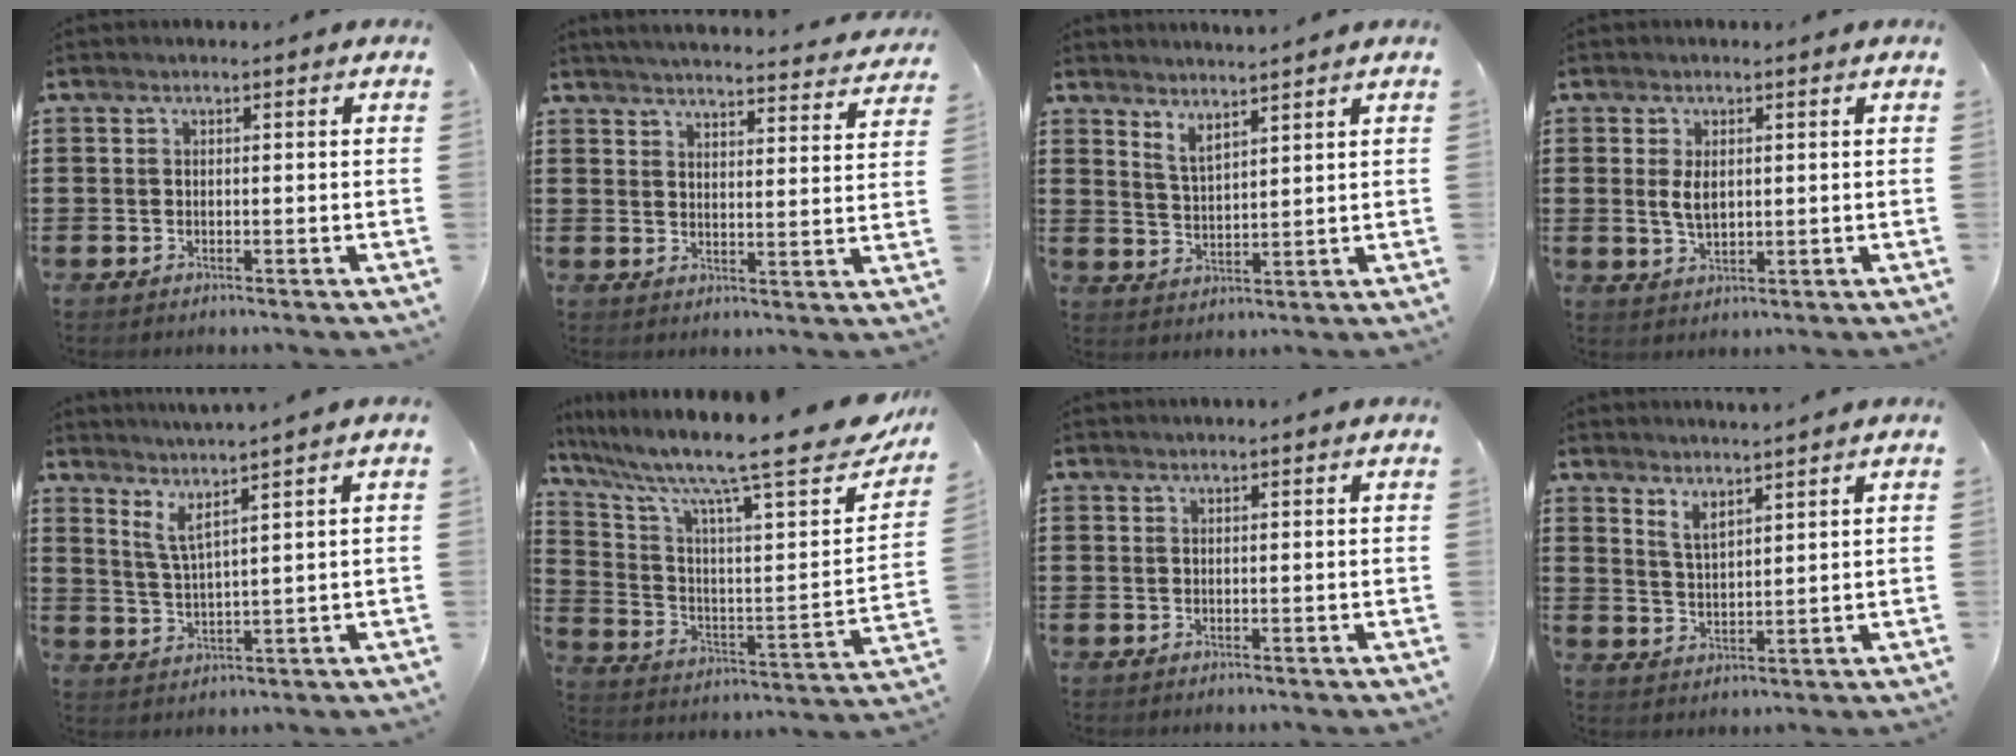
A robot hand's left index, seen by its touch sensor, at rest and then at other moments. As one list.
[{"total": 4.1, "force": [4.0, -0.4, 0.7], "torque": [-0.031, -0.029, 0.068]}, {"total": 3.3, "force": [3.1, 0.2, 1.2], "torque": [-0.031, -0.010, 0.056]}, {"total": 3.5, "force": [0.7, 1.8, 2.9], "torque": [-0.068, 0.002, 0.010]}, {"total": 3.9, "force": [2.8, -0.2, 2.7], "torque": [-0.063, -0.012, 0.045]}, {"total": 14.7, "force": [11.2, 1.7, 9.4], "torque": [-0.188, -0.075, 0.170]}, {"total": 0.5, "force": [0.4, -0.1, 0.3], "torque": [-0.005, -0.001, 0.008]}, {"total": 3.3, "force": [3.0, 0.5, 1.4], "torque": [-0.034, -0.007, 0.054]}]